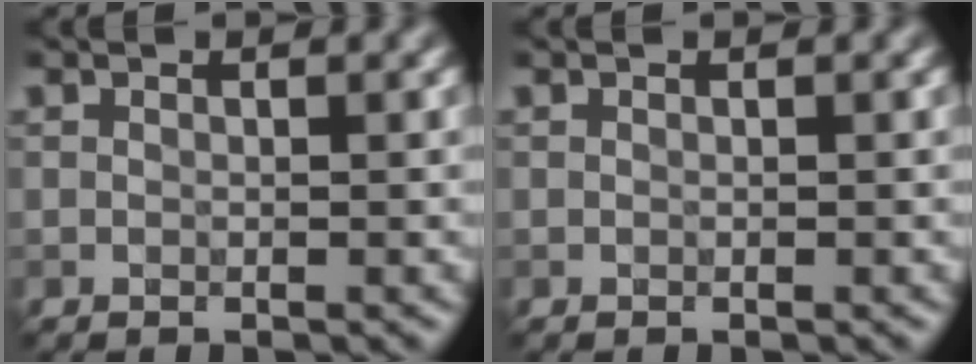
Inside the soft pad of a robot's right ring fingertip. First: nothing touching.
{"total": 0.0}